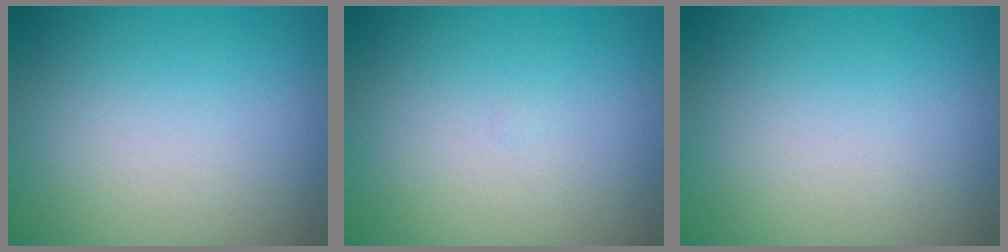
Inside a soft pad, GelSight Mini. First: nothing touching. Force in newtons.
{"total": 0.0}
{"total": 0.0}